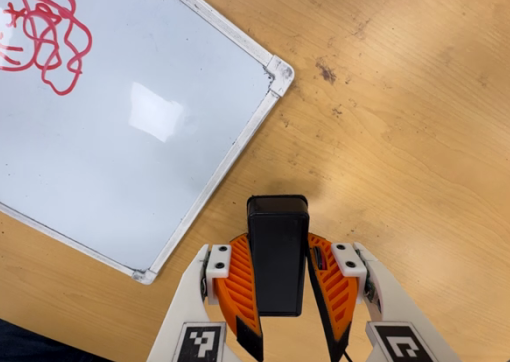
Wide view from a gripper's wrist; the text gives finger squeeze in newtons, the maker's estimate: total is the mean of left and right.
{"total": 10.0, "left": 8.0, "right": 11.9}